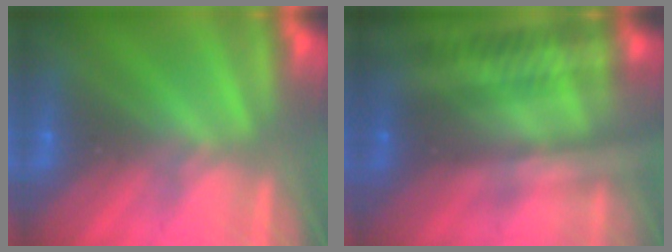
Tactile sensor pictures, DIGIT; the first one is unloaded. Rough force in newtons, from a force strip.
{"total": 2.5}